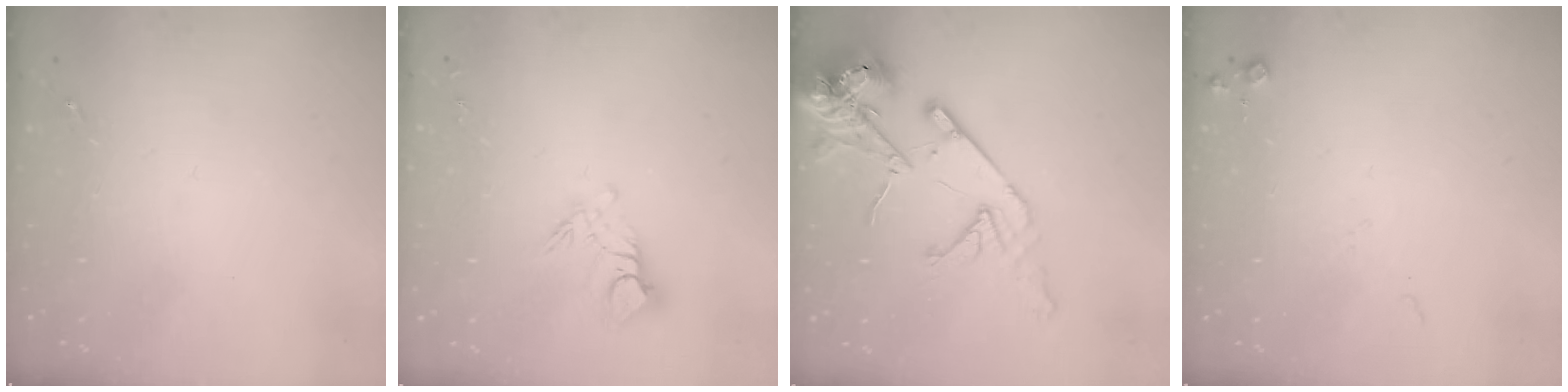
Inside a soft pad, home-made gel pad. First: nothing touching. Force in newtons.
{"total": 10.0, "press": 9.9, "slide": 1.0}
{"total": 15.7, "press": 15.5, "slide": 2.3}
{"total": 6.2, "press": 6.2, "slide": 0.5}